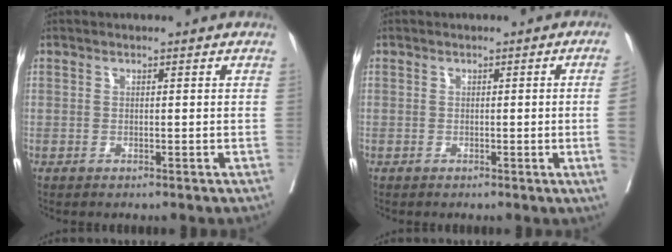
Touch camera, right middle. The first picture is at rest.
{"total": 3.2, "force": [-0.4, -1.3, 2.9], "torque": [-0.034, -0.005, -0.004]}